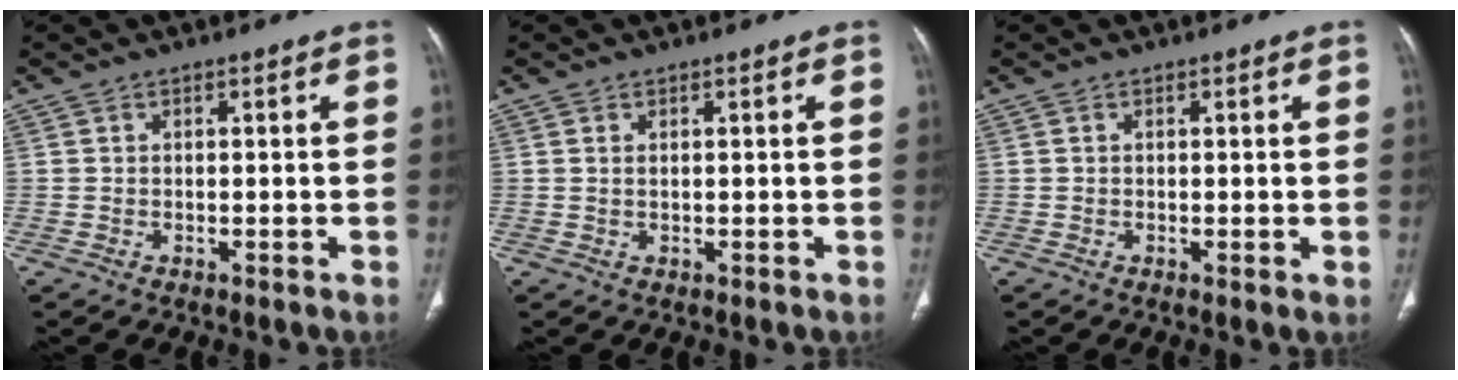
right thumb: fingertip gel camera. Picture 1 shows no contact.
{"total": 0.6, "force": [0.2, 0.3, 0.5], "torque": [-0.016, 0.004, 0.006]}
{"total": 0.8, "force": [0.1, 0.2, 0.8], "torque": [-0.019, -0.004, 0.000]}